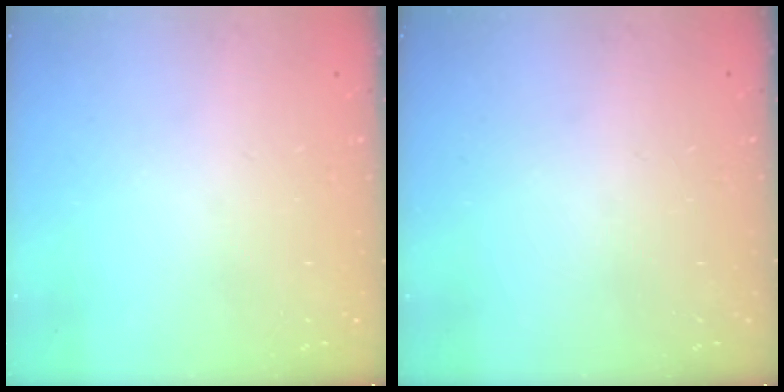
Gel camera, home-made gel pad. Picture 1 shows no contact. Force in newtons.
{"total": 0.0}